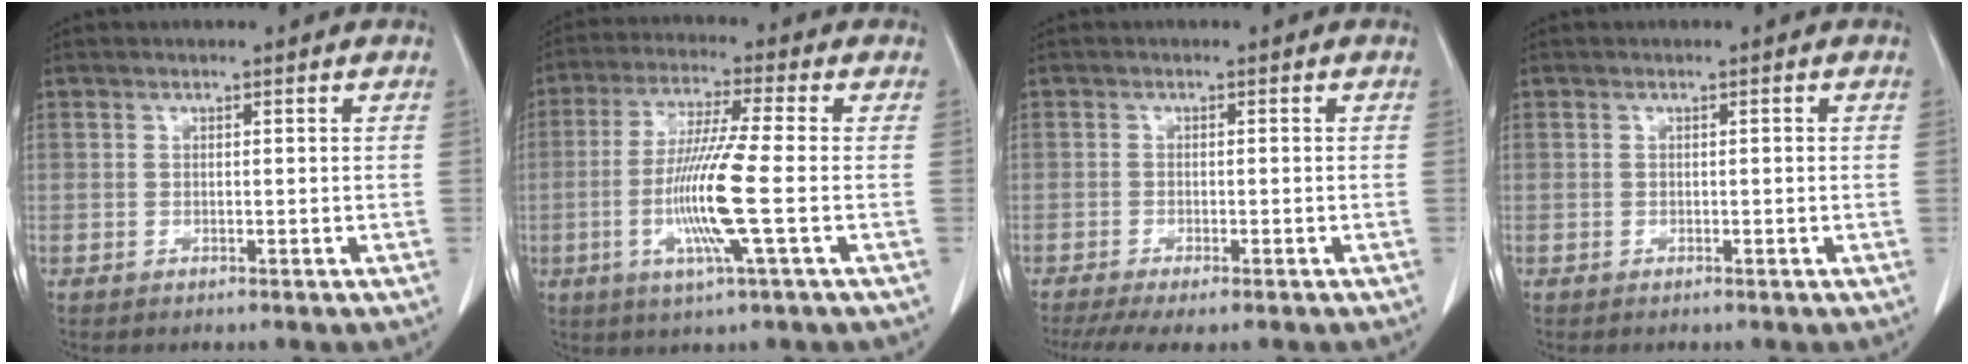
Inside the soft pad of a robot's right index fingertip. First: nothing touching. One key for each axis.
{"total": 11.2, "fx": -2.3, "fy": -0.8, "fz": 10.9, "tx": -0.220, "ty": -0.015, "tz": -0.051}
{"total": 7.0, "fx": -5.6, "fy": 1.1, "fz": 4.1, "tx": -0.061, "ty": -0.010, "tz": -0.086}
{"total": 0.0}